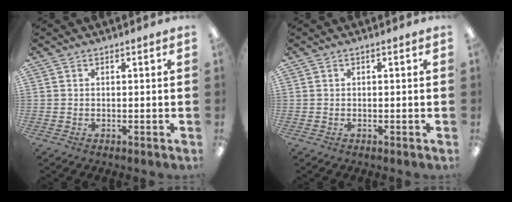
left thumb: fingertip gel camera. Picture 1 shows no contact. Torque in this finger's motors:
{"motor_torque": [0.00, 0.00, 0.05, 0.04, 0.00]}